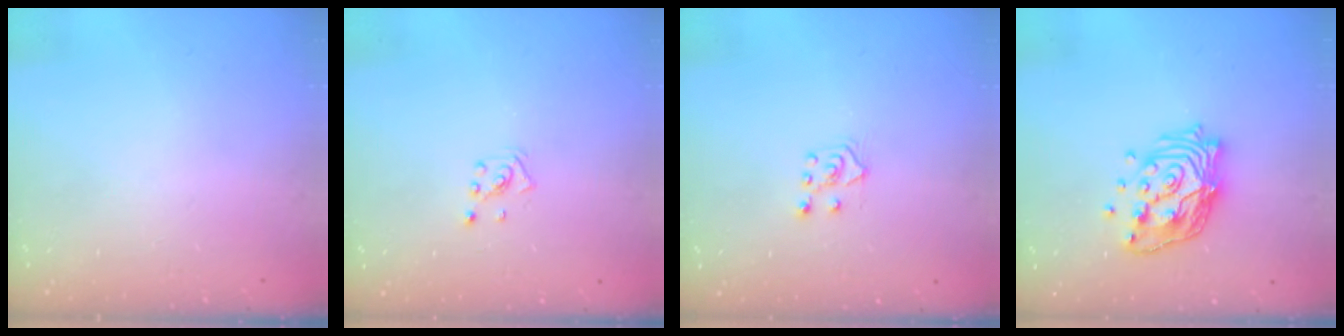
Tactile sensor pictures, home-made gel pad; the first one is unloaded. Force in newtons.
{"total": 2.2, "press": 2.2, "slide": 0.6}
{"total": 5.5, "press": 5.5, "slide": 0.4}
{"total": 15.2, "press": 15.1, "slide": 1.5}